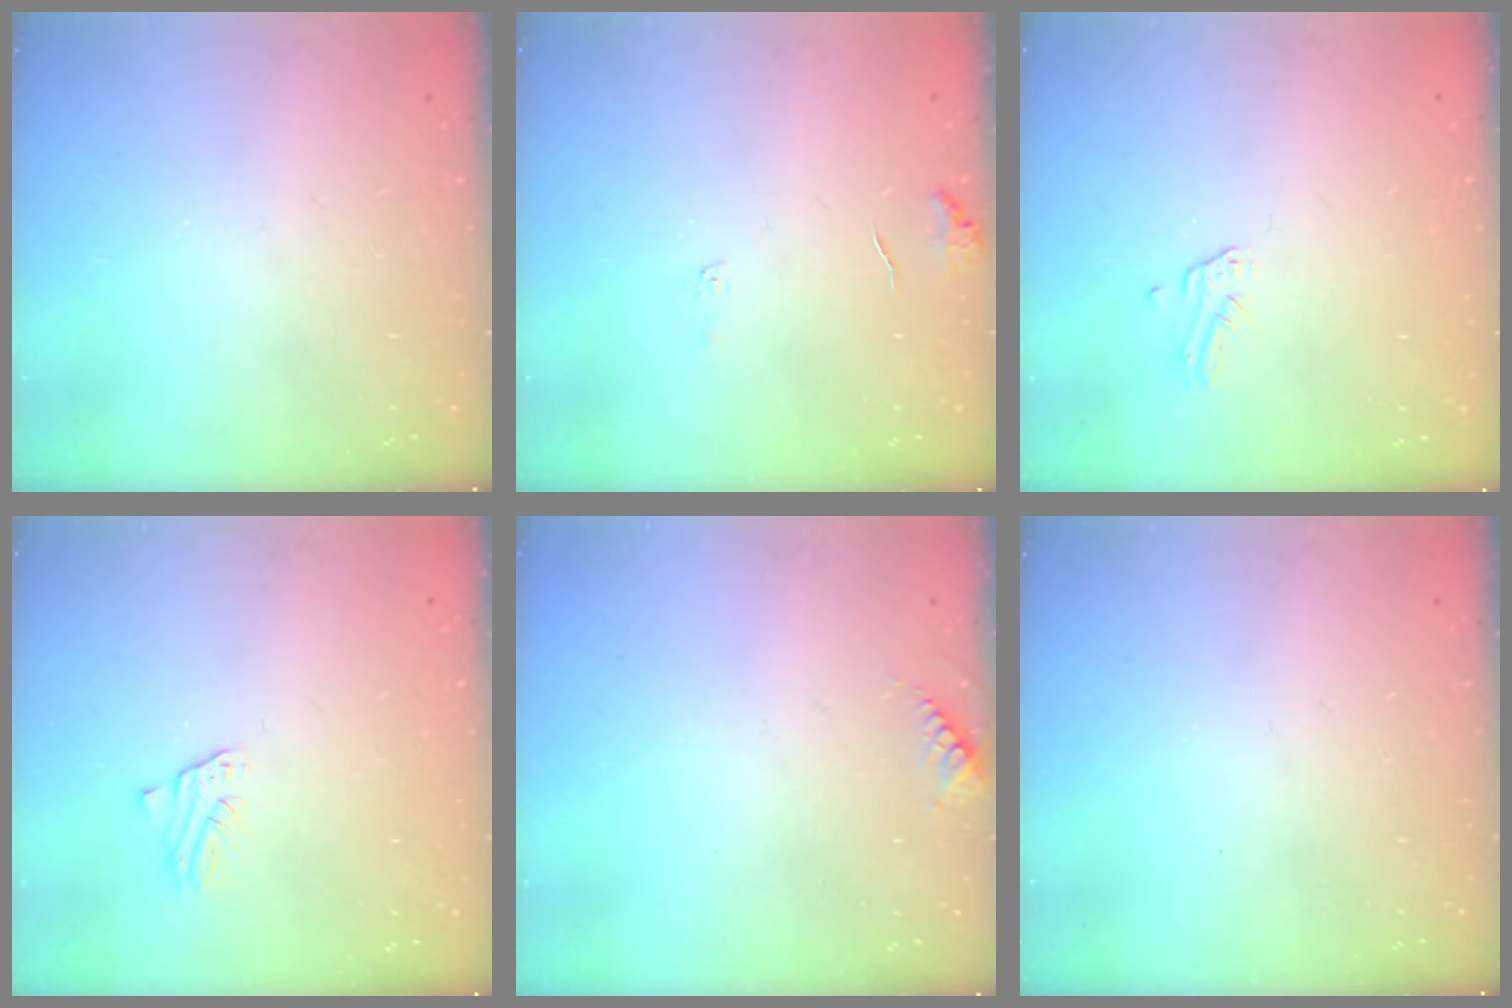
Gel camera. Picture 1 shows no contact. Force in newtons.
{"total": 6.4, "press": 6.3, "slide": 0.8}
{"total": 1.3, "press": 1.3, "slide": 0.1}
{"total": 1.4, "press": 1.4, "slide": 0.0}
{"total": 4.7, "press": 4.5, "slide": 1.3}
{"total": 0.0}